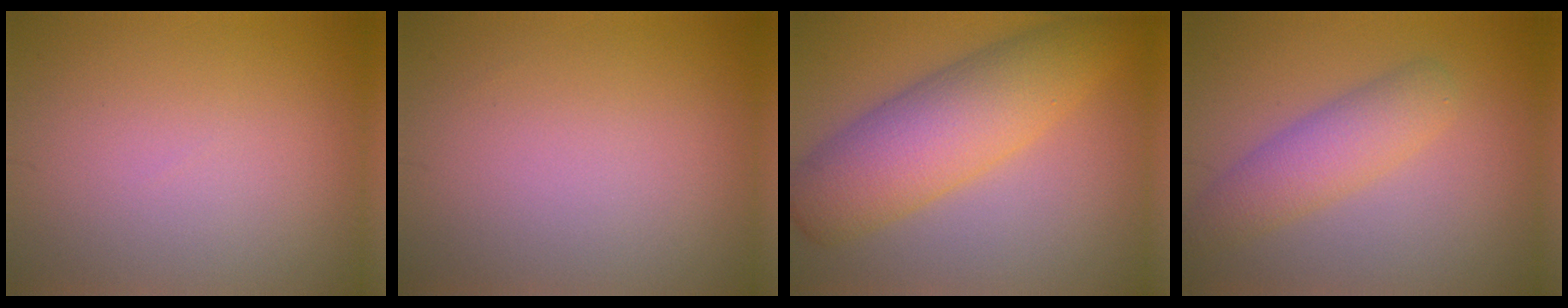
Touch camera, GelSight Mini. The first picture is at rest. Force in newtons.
{"total": 0.0}
{"total": 6.5, "press": 6.5, "slide": 0.2}
{"total": 3.8, "press": 3.8, "slide": 0.3}